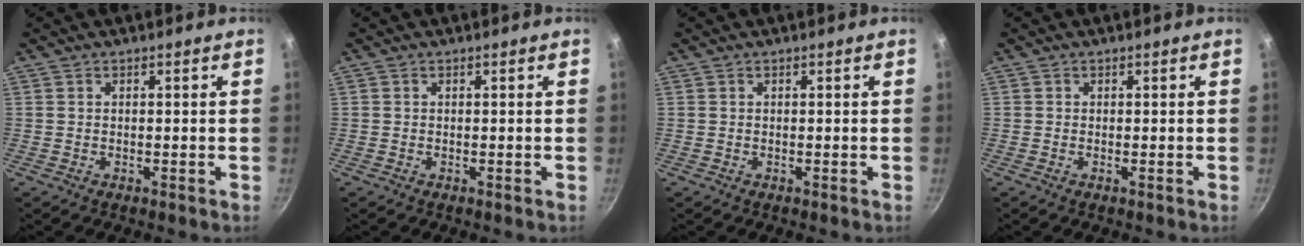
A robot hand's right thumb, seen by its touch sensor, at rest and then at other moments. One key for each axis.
{"total": 0.0}
{"total": 0.0}
{"total": 0.0}